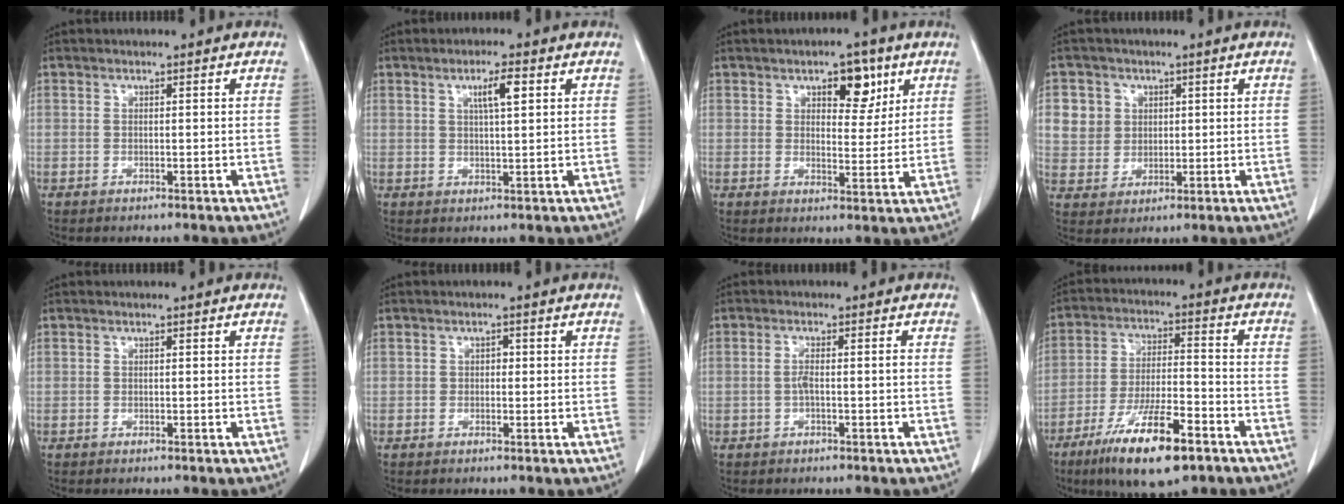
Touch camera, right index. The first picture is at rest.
{"total": 3.9, "force": [1.6, 0.4, 3.5], "torque": [-0.059, 0.001, 0.026]}
{"total": 6.2, "force": [3.3, 2.9, 4.4], "torque": [-0.055, 0.003, 0.048]}
{"total": 5.8, "force": [1.8, 5.4, 0.9], "torque": [-0.014, 0.013, 0.043]}
{"total": 0.0}
{"total": 0.9, "force": [0.0, 0.7, 0.6], "torque": [-0.003, 0.004, -0.004]}
{"total": 2.1, "force": [-0.5, 0.1, 2.0], "torque": [-0.038, 0.002, -0.009]}
{"total": 13.8, "force": [-8.2, 2.8, 10.7], "torque": [-0.197, -0.020, -0.139]}